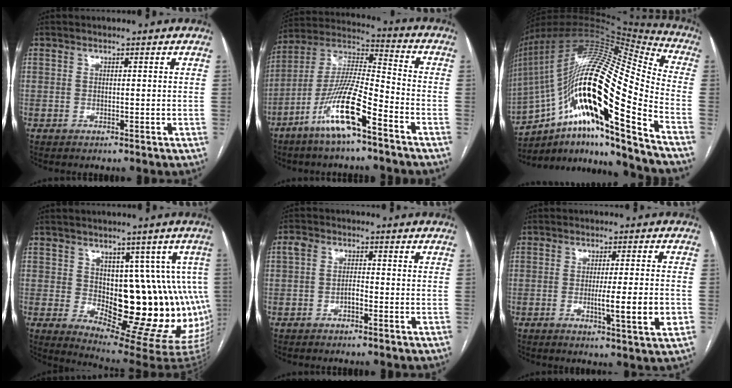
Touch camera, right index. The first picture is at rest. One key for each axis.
{"total": 13.9, "fx": -7.5, "fy": 1.6, "fz": 11.6, "tx": -0.232, "ty": -0.009, "tz": -0.147}
{"total": 29.0, "fx": -13.3, "fy": 3.7, "fz": 25.5, "tx": -0.447, "ty": -0.003, "tz": -0.229}
{"total": 16.5, "fx": 0.5, "fy": 7.5, "fz": 14.8, "tx": -0.148, "ty": 0.013, "tz": 0.028}
{"total": 2.6, "fx": -0.9, "fy": 1.4, "fz": 2.1, "tx": -0.038, "ty": 0.012, "tz": -0.016}
{"total": 7.3, "fx": -1.7, "fy": -0.1, "fz": 7.1, "tx": -0.107, "ty": -0.013, "tz": -0.025}